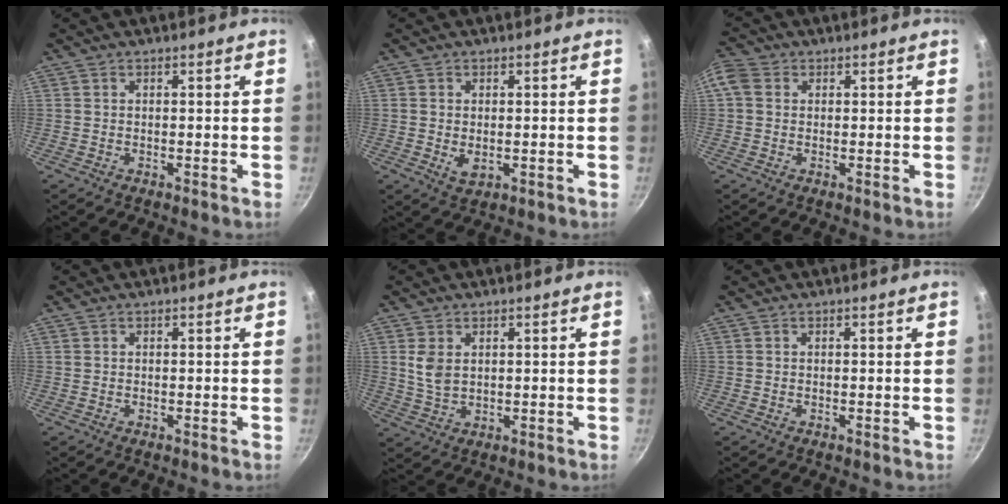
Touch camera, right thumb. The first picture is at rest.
{"total": 3.1, "force": [-0.2, 2.1, 2.3], "torque": [-0.041, -0.007, 0.002]}
{"total": 3.7, "force": [0.7, 3.1, 2.0], "torque": [-0.039, 0.008, 0.001]}
{"total": 0.0}
{"total": 4.7, "force": [1.4, 3.1, 3.3], "torque": [-0.061, -0.012, 0.031]}
{"total": 0.0}